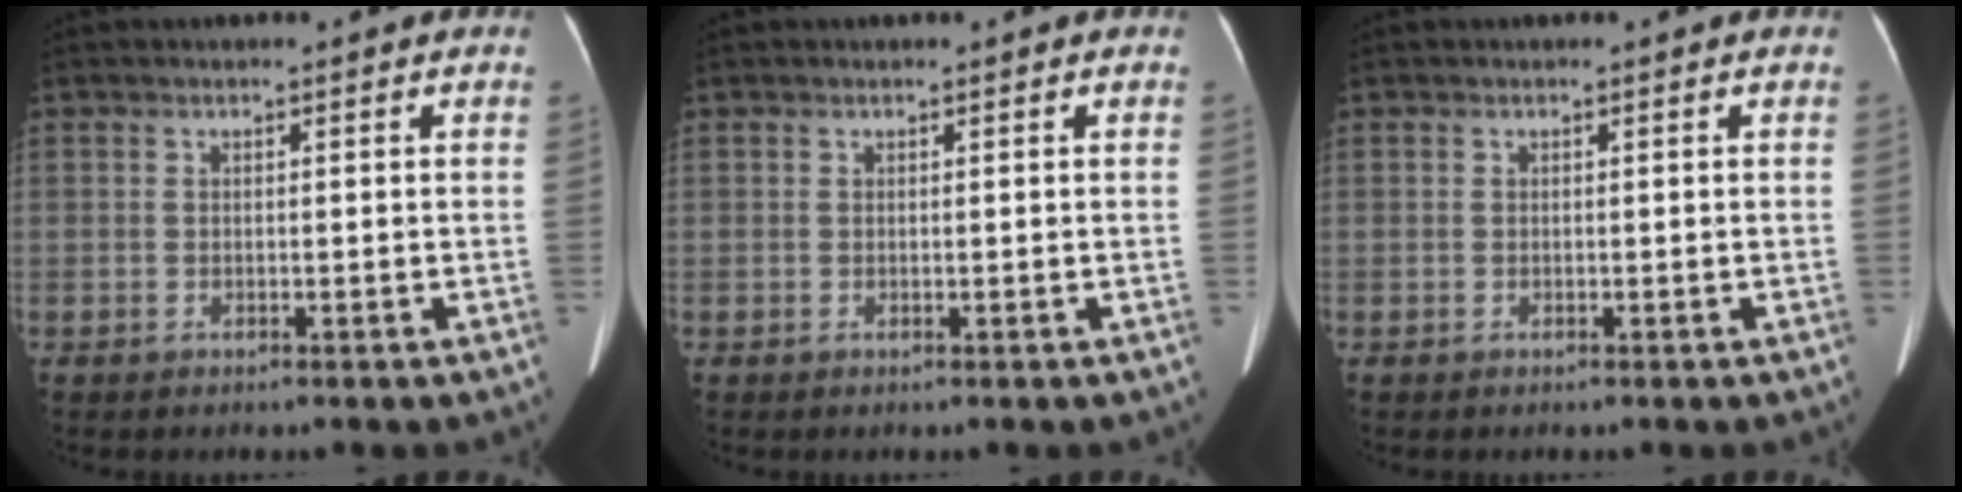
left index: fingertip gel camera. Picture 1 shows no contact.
{"total": 0.0}
{"total": 0.0}